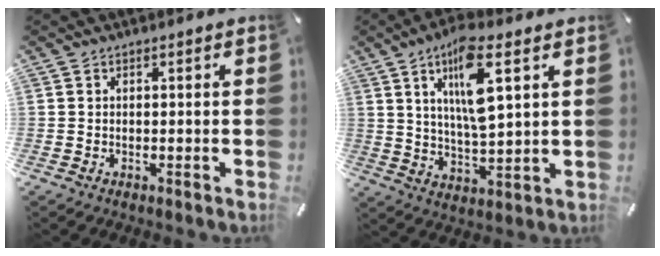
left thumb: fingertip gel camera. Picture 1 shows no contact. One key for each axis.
{"total": 12.5, "fx": 5.6, "fy": 3.7, "fz": 10.6, "tx": -0.194, "ty": -0.011, "tz": 0.092}